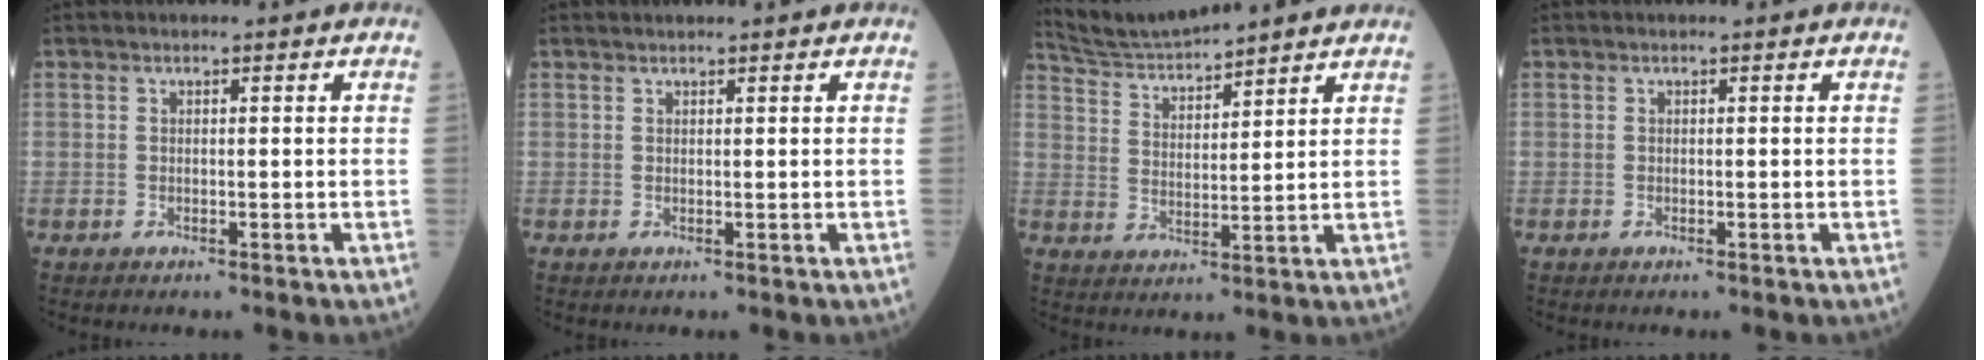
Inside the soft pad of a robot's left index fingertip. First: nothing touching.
{"total": 1.4, "force": [1.3, 0.1, 0.3], "torque": [-0.008, 0.017, 0.024]}
{"total": 9.7, "force": [9.4, 0.1, 2.4], "torque": [-0.061, 0.029, 0.175]}
{"total": 0.0}